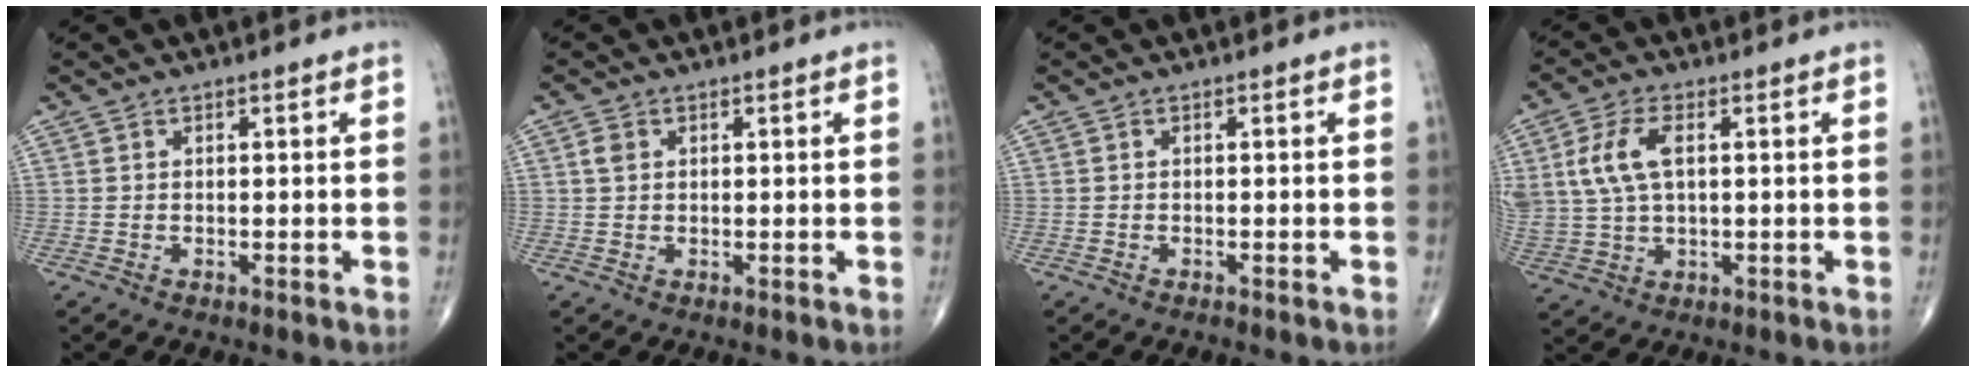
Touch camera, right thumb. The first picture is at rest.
{"total": 1.8, "force": [0.6, 1.3, 1.1], "torque": [-0.020, 0.004, 0.011]}
{"total": 0.0}
{"total": 9.0, "force": [2.2, 4.8, 7.3], "torque": [-0.164, 0.006, 0.048]}